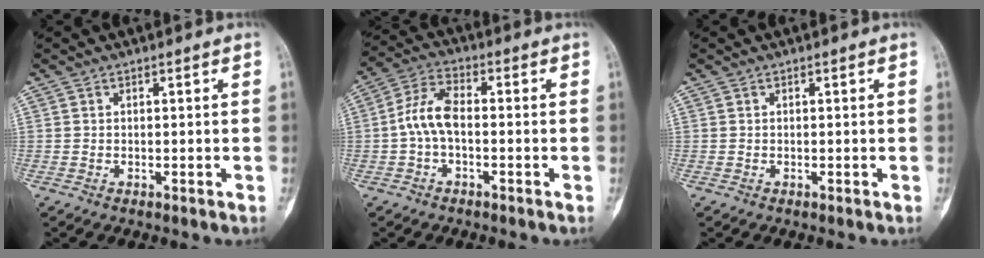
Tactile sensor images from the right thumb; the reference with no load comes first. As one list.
[{"total": 7.2, "force": [-1.0, 3.8, 6.0], "torque": [-0.124, 0.026, -0.027]}, {"total": 0.0}]